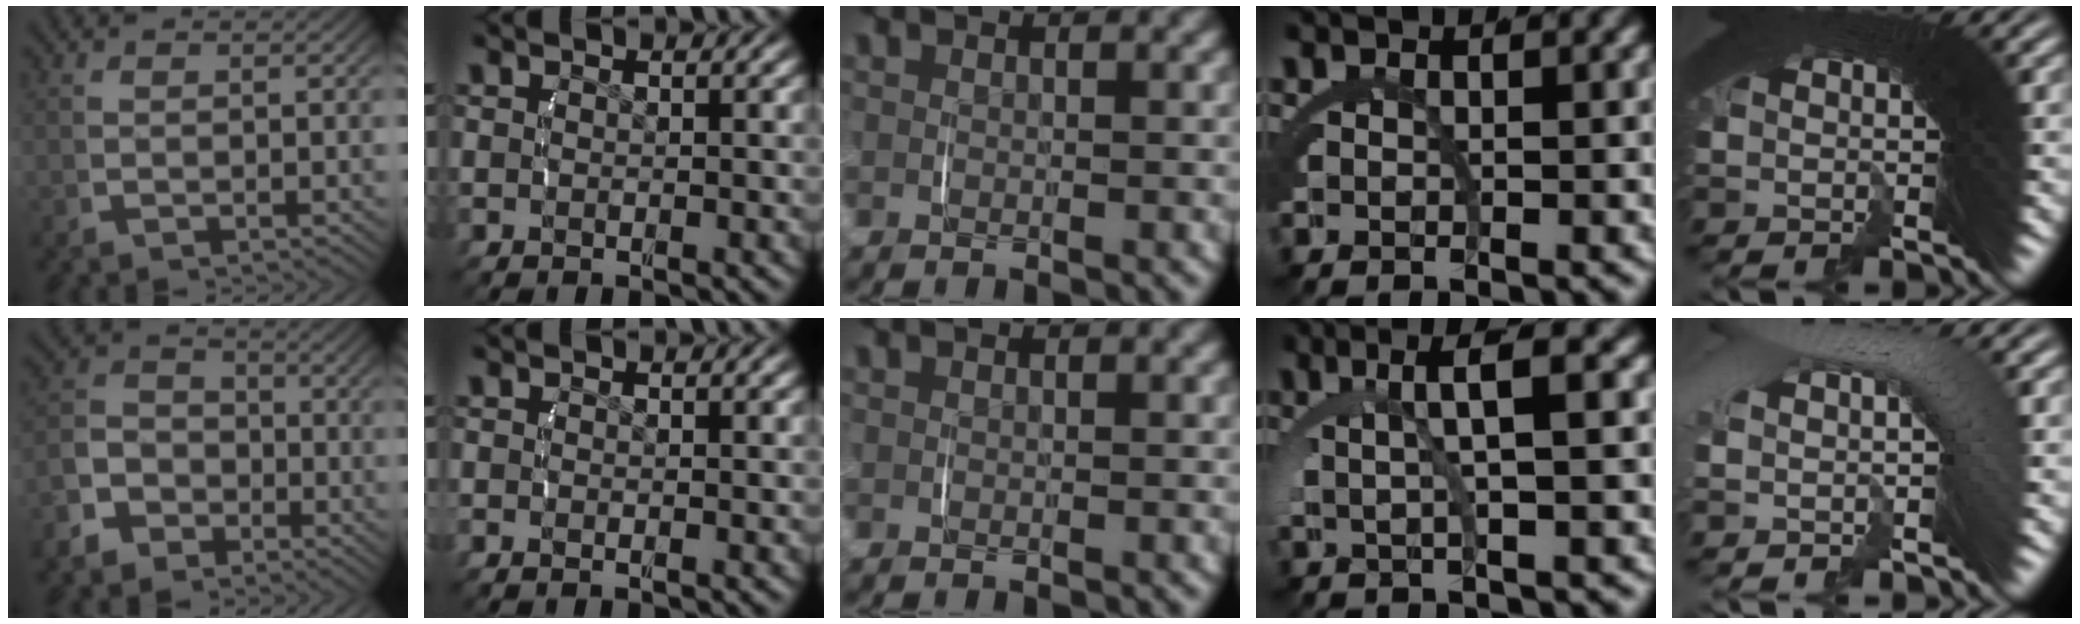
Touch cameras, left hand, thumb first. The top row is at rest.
{"thumb": {"total": 6.5, "force": [-2.1, 5.6, 2.6], "torque": [-0.032, -0.008, -0.046]}, "index": {"total": 1.3, "force": [-0.3, 1.1, 0.7], "torque": [-0.024, -0.004, -0.006]}, "ring": {"total": 5.1, "force": [2.3, 0.5, 4.6], "torque": [-0.072, 0.021, 0.030]}, "little": {"total": 3.3, "force": [1.2, 0.9, 3.0], "torque": [-0.046, 0.030, 0.016]}}